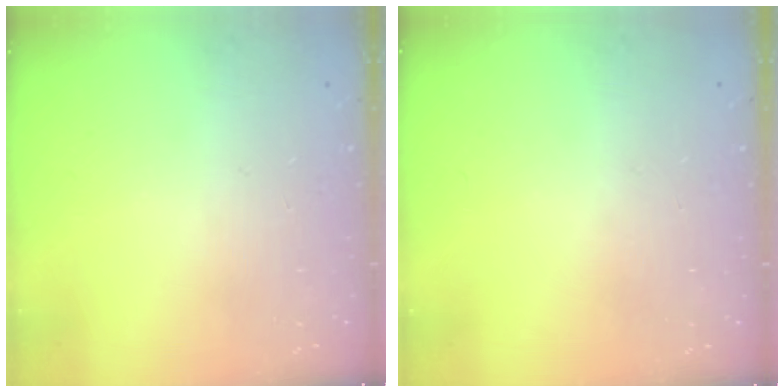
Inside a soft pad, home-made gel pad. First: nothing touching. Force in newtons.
{"total": 0.0}